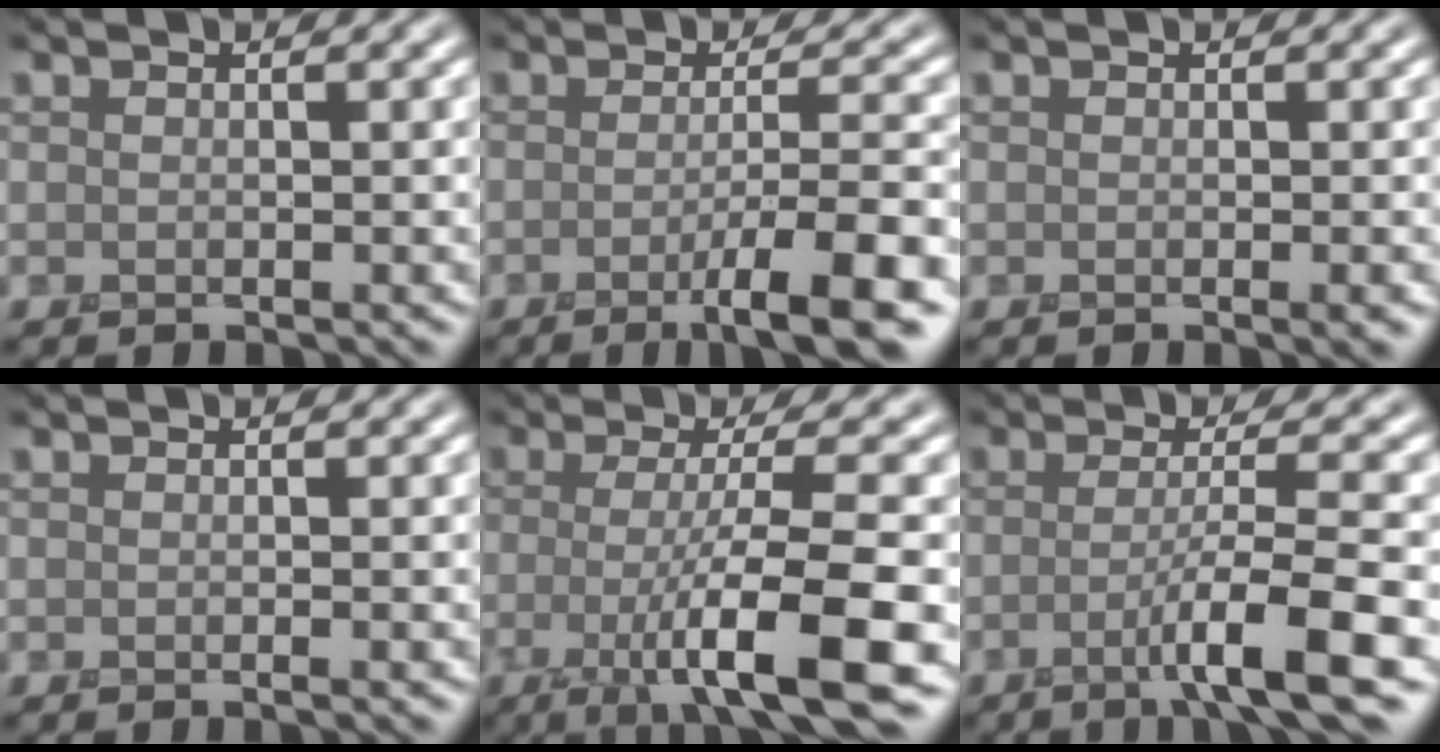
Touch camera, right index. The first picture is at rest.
{"total": 6.9, "force": [-2.8, 1.0, 6.2], "torque": [-0.089, -0.003, -0.047]}
{"total": 1.0, "force": [-0.3, 0.1, 0.9], "torque": [-0.013, -0.007, -0.005]}
{"total": 0.7, "force": [-0.1, 0.0, 0.7], "torque": [-0.009, -0.003, -0.002]}
{"total": 9.7, "force": [-2.7, 1.7, 9.2], "torque": [-0.129, -0.013, -0.051]}
{"total": 6.0, "force": [-2.1, 0.5, 5.6], "torque": [-0.087, -0.002, -0.045]}